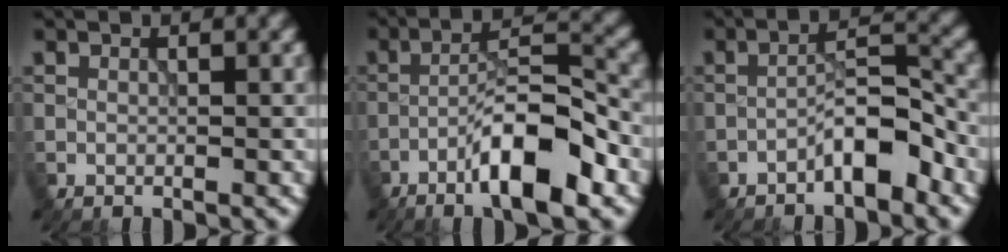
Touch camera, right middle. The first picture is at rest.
{"total": 8.1, "force": [-4.2, 1.7, 6.7], "torque": [-0.114, 0.018, -0.075]}
{"total": 4.5, "force": [-2.8, 1.2, 3.3], "torque": [-0.050, 0.020, -0.052]}